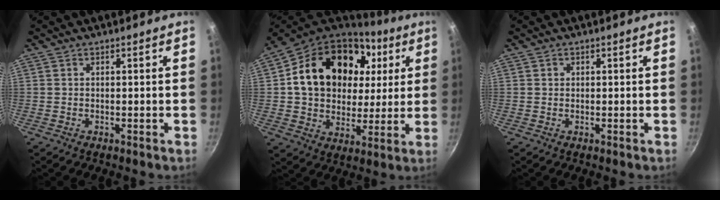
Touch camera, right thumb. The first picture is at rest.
{"total": 24.5, "force": [6.7, 18.2, 15.0], "torque": [-0.243, 0.012, 0.115]}
{"total": 0.5, "force": [0.2, 0.5, 0.0], "torque": [0.004, 0.002, 0.002]}